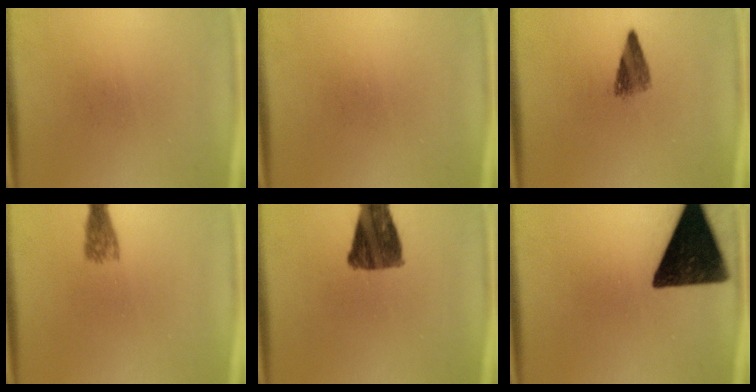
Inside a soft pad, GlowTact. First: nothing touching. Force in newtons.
{"total": 0.0}
{"total": 3.5}
{"total": 2.7}
{"total": 10.9}
{"total": 16.6}